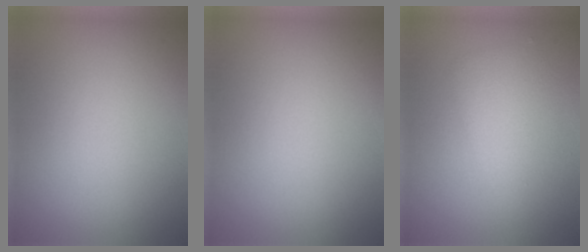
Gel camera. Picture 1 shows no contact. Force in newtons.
{"total": 0.0}
{"total": 2.6, "press": 2.6, "slide": 0.1}